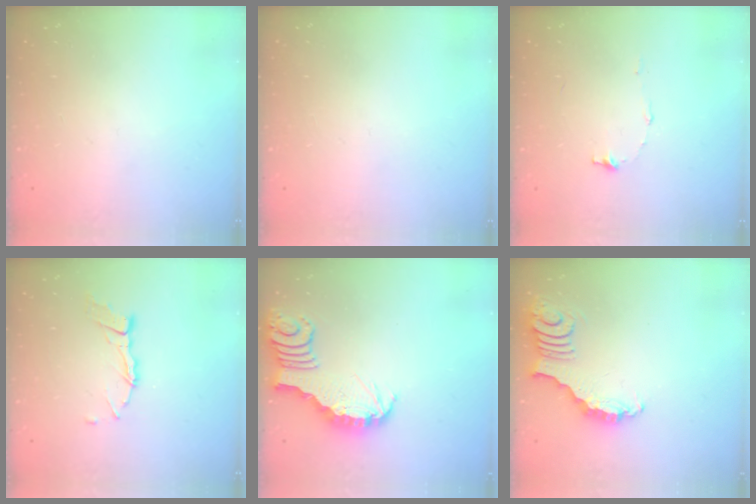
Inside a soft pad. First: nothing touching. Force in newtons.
{"total": 0.0}
{"total": 5.6, "press": 5.6, "slide": 0.5}
{"total": 7.7, "press": 7.7, "slide": 0.7}
{"total": 4.0, "press": 3.9, "slide": 0.3}
{"total": 3.6, "press": 3.5, "slide": 0.7}